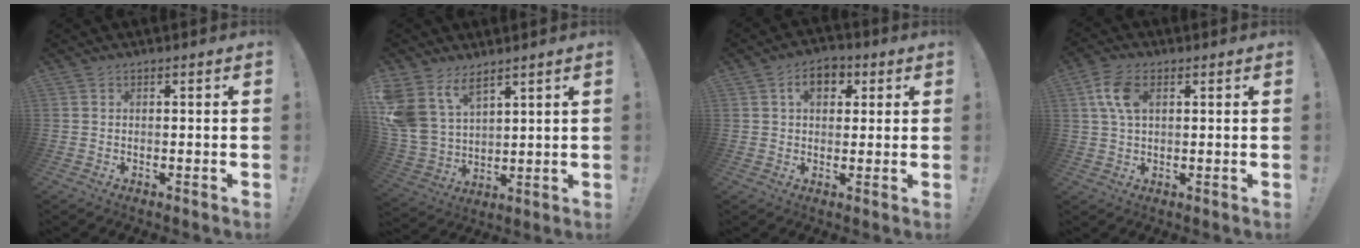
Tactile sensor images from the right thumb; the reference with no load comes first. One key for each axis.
{"total": 11.9, "fx": 7.7, "fy": 6.9, "fz": 5.8, "tx": -0.139, "ty": -0.052, "tz": 0.155}
{"total": 7.3, "fx": 2.4, "fy": 5.0, "fz": 4.6, "tx": -0.062, "ty": 0.004, "tz": 0.041}
{"total": 8.2, "fx": 2.4, "fy": 4.9, "fz": 6.2, "tx": -0.131, "ty": 0.007, "tz": 0.046}